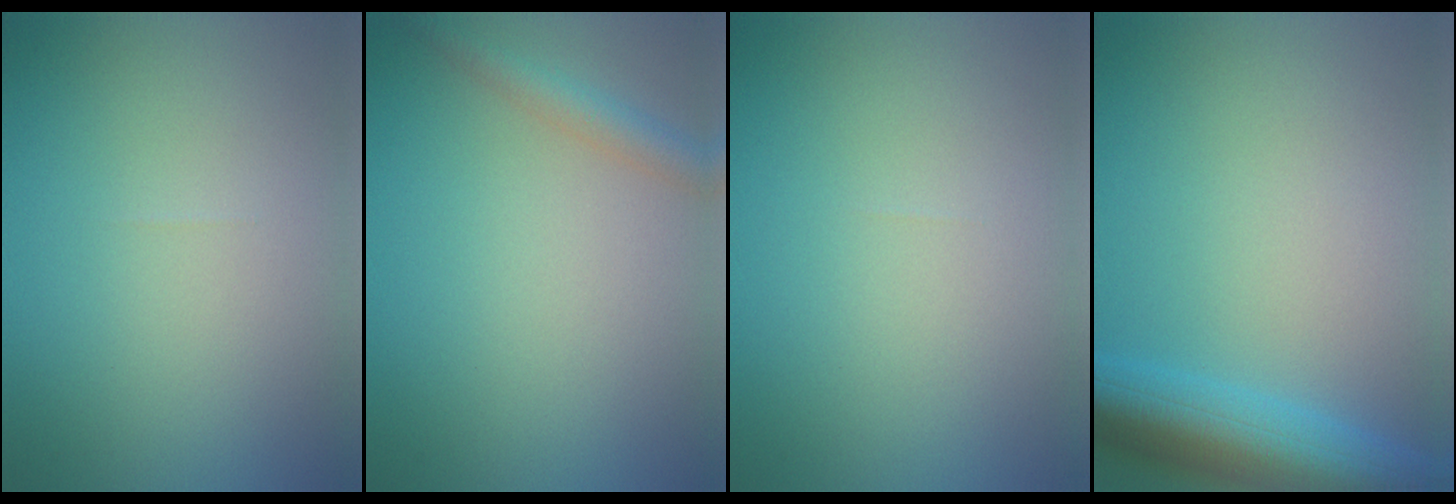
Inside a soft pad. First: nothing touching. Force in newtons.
{"total": 2.4, "press": 2.4, "slide": 0.2}
{"total": 0.0}
{"total": 8.4, "press": 8.4, "slide": 0.4}